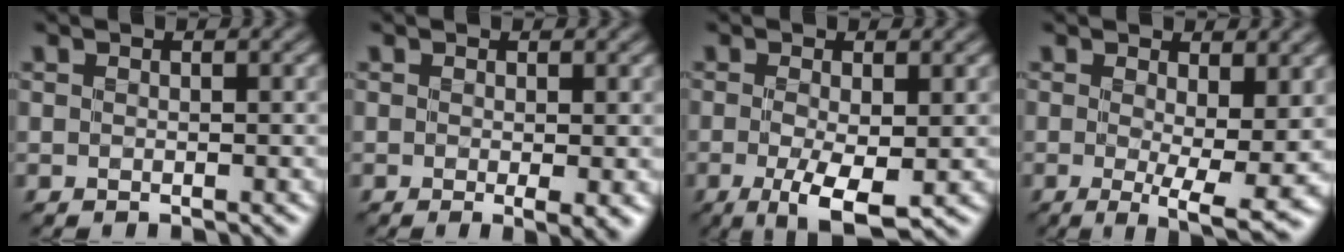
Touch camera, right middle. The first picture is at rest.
{"total": 1.8, "force": [0.0, 0.1, 1.8], "torque": [-0.027, -0.009, 0.002]}
{"total": 4.3, "force": [-1.2, 1.0, 4.0], "torque": [-0.080, -0.015, -0.019]}
{"total": 6.3, "force": [0.1, 1.5, 6.1], "torque": [-0.090, -0.019, 0.004]}